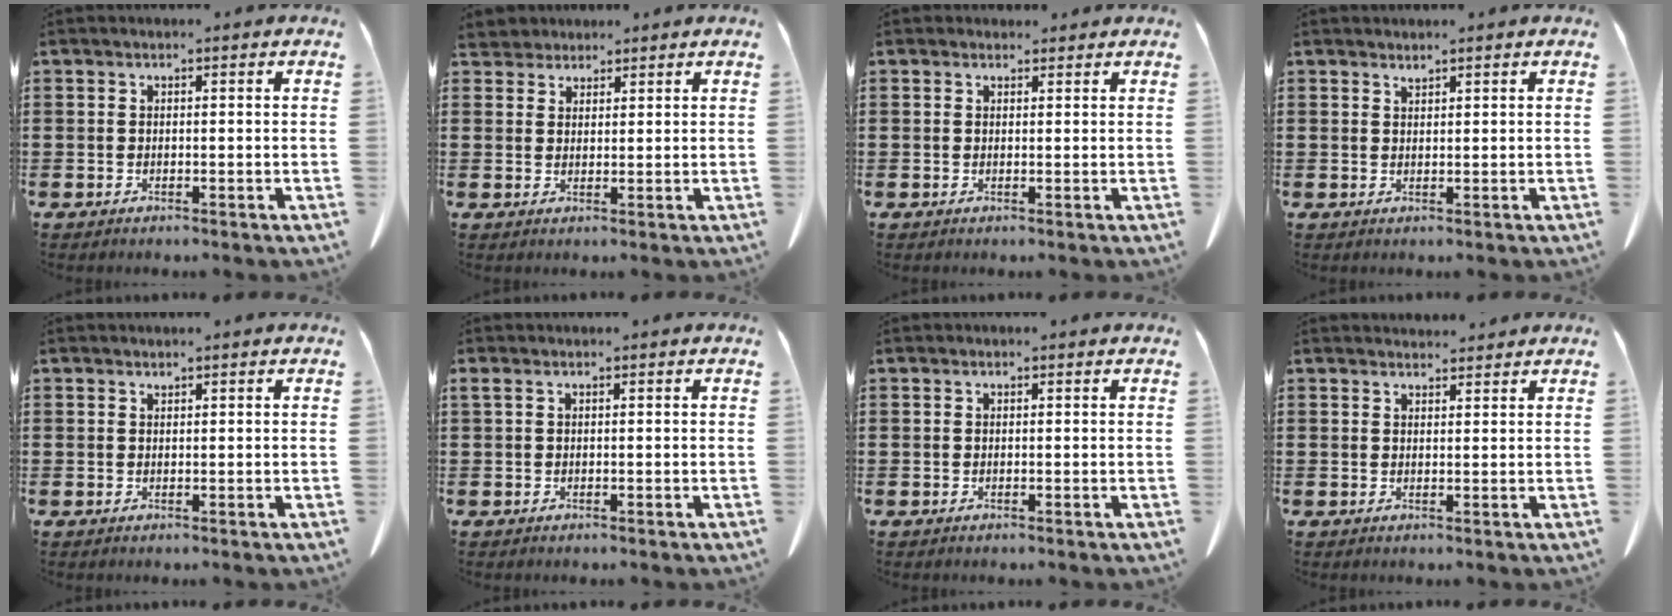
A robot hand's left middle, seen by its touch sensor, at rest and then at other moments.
{"total": 2.5, "force": [2.4, 0.9, 0.0], "torque": [-0.008, 0.002, 0.046]}
{"total": 1.1, "force": [0.9, 0.6, 0.1], "torque": [0.003, 0.000, 0.015]}
{"total": 1.0, "force": [1.0, 0.0, 0.1], "torque": [-0.004, -0.004, 0.020]}
{"total": 0.5, "force": [0.5, 0.0, 0.1], "torque": [-0.003, -0.002, 0.011]}
{"total": 0.7, "force": [0.2, 0.2, 0.6], "torque": [-0.015, 0.003, 0.003]}
{"total": 0.0}
{"total": 2.5, "force": [2.4, 0.4, 0.1], "torque": [-0.001, -0.008, 0.044]}